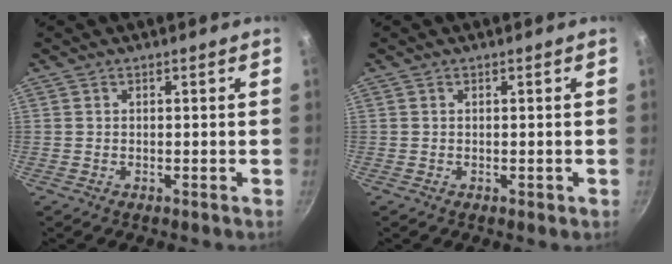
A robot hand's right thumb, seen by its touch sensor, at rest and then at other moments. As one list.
[{"total": 0.5, "force": [-0.2, 0.2, 0.5], "torque": [-0.003, 0.000, -0.002]}]